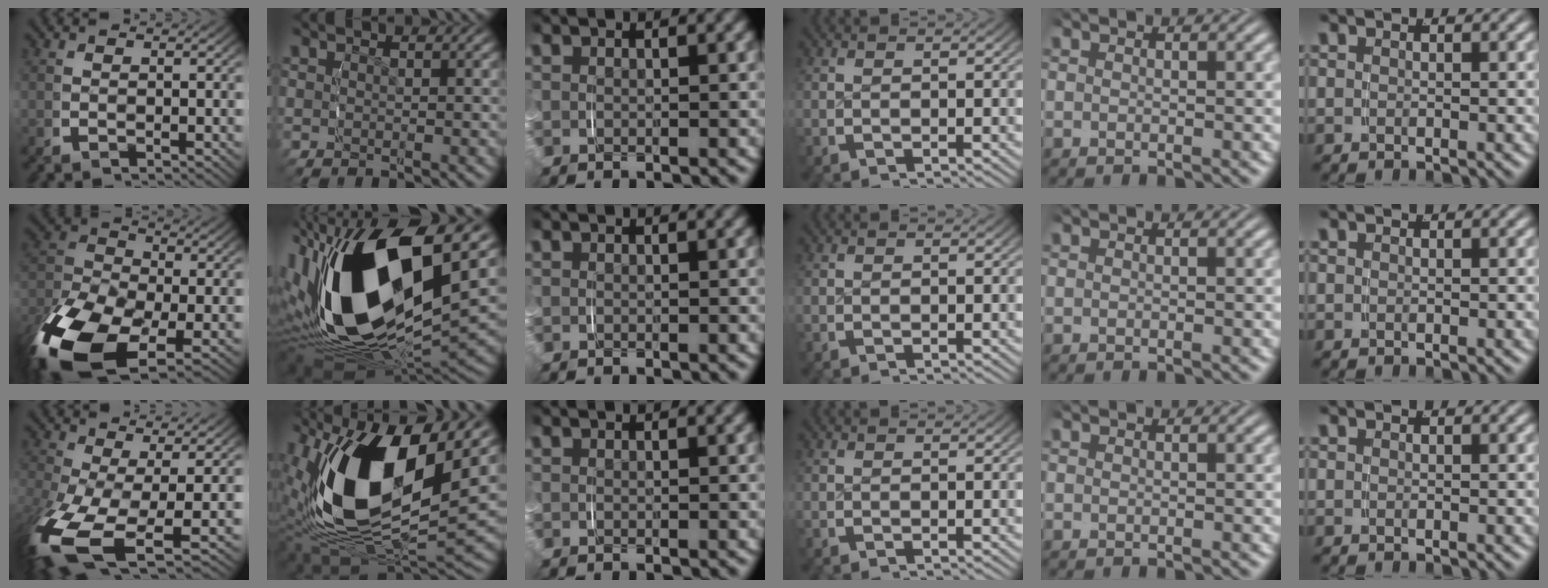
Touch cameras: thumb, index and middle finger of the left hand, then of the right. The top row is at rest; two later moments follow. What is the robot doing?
{"motion": "grasp_and_lifting", "object": "knife"}